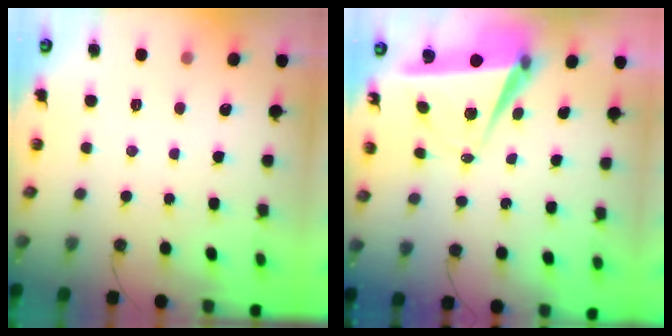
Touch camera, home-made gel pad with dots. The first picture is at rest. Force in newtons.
{"total": 6.8, "press": 5.3, "slide": 4.3}